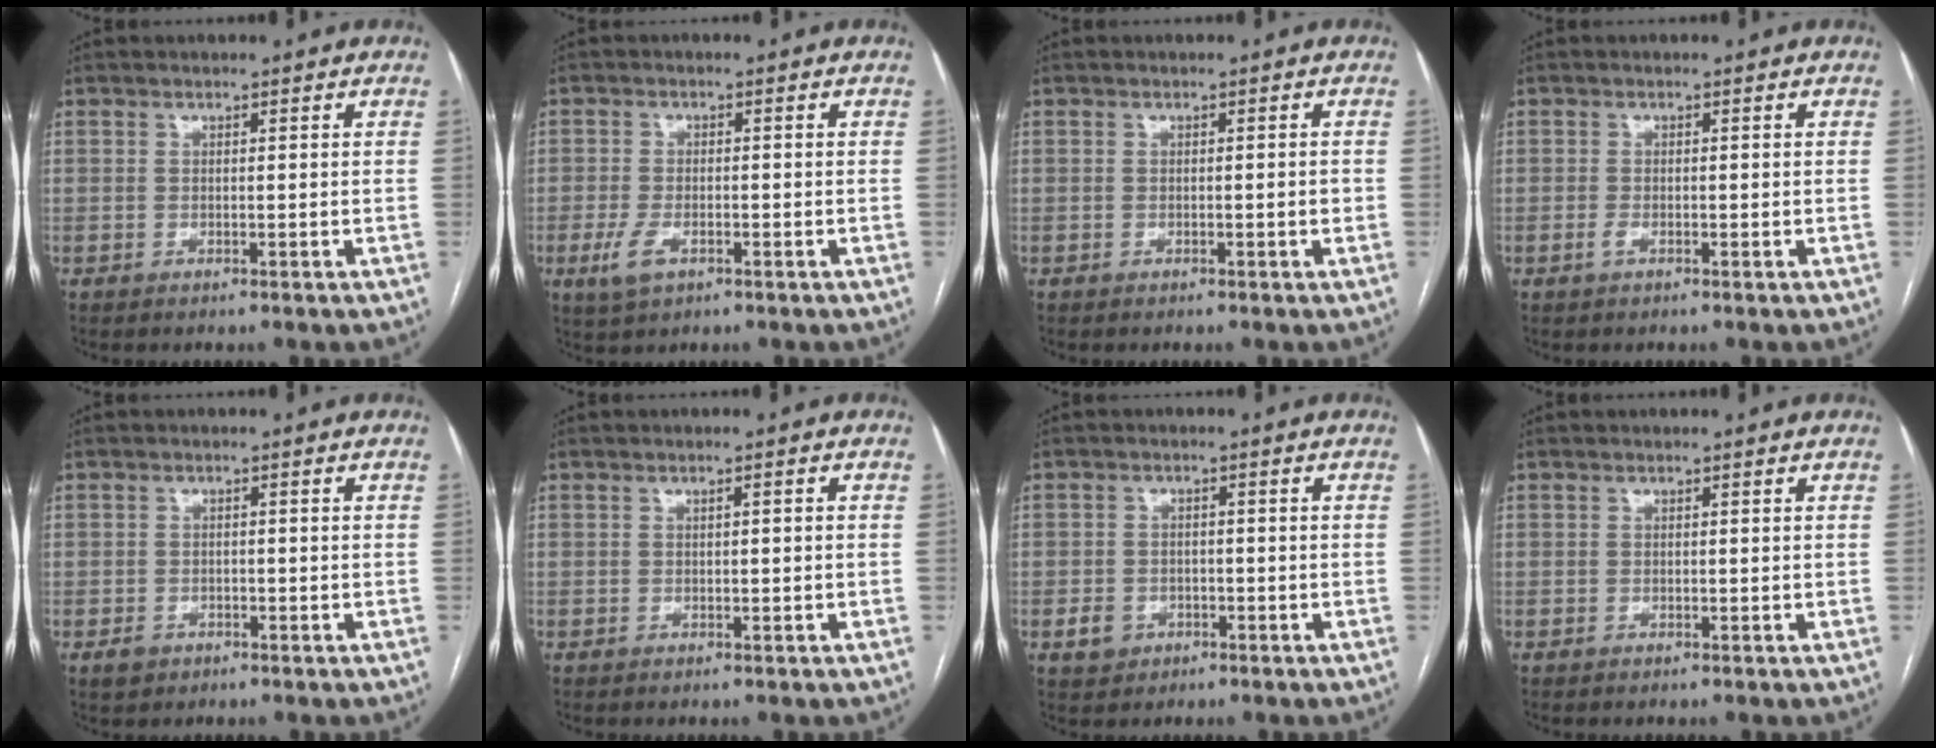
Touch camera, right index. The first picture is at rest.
{"total": 4.0, "force": [-1.7, 2.1, 3.0], "torque": [-0.071, -0.004, -0.027]}
{"total": 0.9, "force": [-0.3, 0.1, 0.9], "torque": [-0.013, 0.001, -0.002]}
{"total": 0.9, "force": [-0.5, 0.3, 0.7], "torque": [-0.017, -0.001, -0.007]}
{"total": 2.2, "force": [-1.1, 1.8, 0.5], "torque": [-0.009, 0.005, -0.012]}
{"total": 0.7, "force": [0.1, 0.1, 0.7], "torque": [-0.010, 0.001, 0.003]}
{"total": 3.3, "force": [-1.3, 2.9, 0.9], "torque": [-0.012, 0.008, -0.012]}
{"total": 0.0}